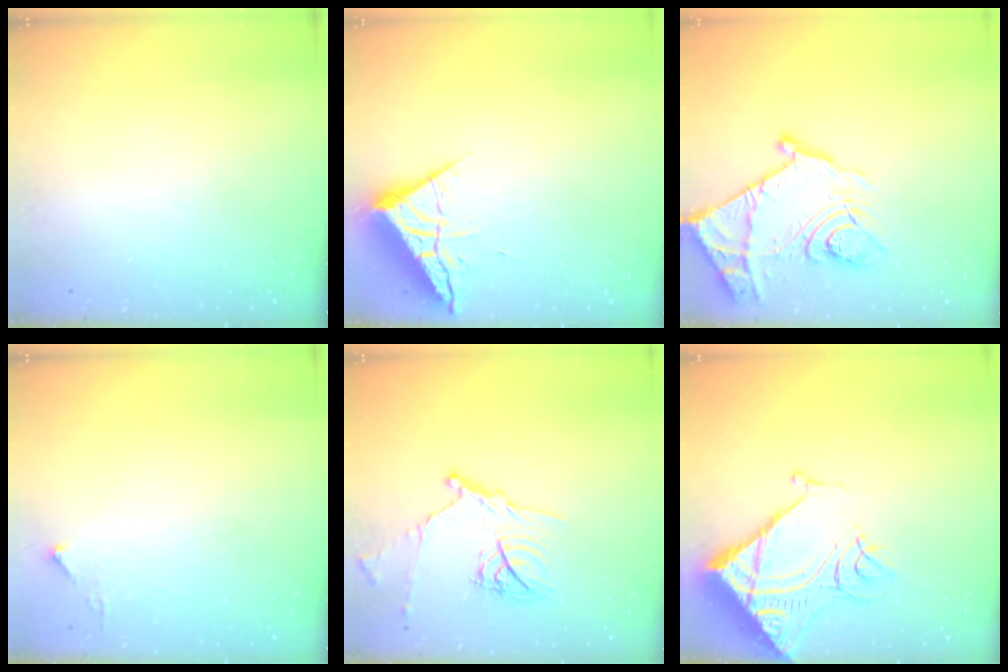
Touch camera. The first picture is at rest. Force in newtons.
{"total": 6.4, "press": 6.4, "slide": 0.2}
{"total": 17.3, "press": 17.2, "slide": 1.7}
{"total": 3.1, "press": 3.1, "slide": 0.4}
{"total": 13.6, "press": 13.6, "slide": 1.1}
{"total": 16.6, "press": 16.5, "slide": 1.7}